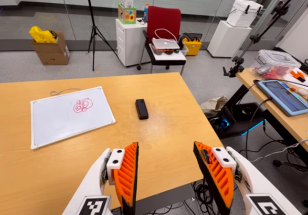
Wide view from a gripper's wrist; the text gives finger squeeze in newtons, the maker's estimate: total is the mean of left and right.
{"total": 0.0}